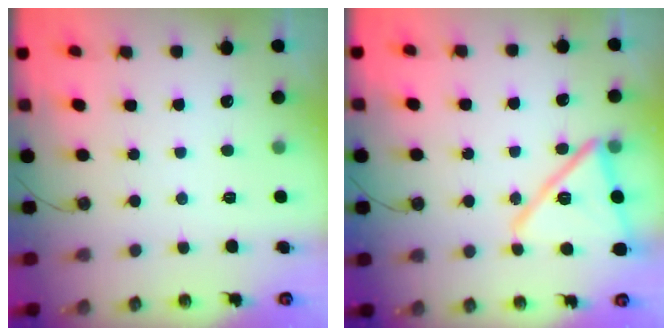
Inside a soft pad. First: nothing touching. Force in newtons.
{"total": 16.2, "press": 16.2, "slide": 1.1}